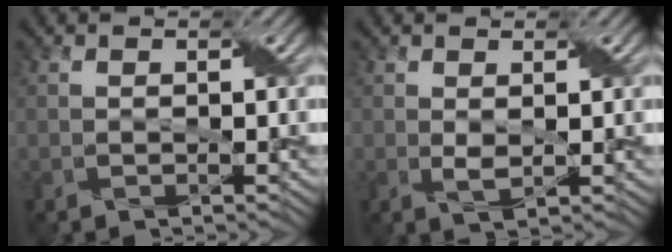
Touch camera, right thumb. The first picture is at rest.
{"total": 1.5, "force": [0.5, 0.7, 1.2], "torque": [-0.029, -0.003, 0.014]}